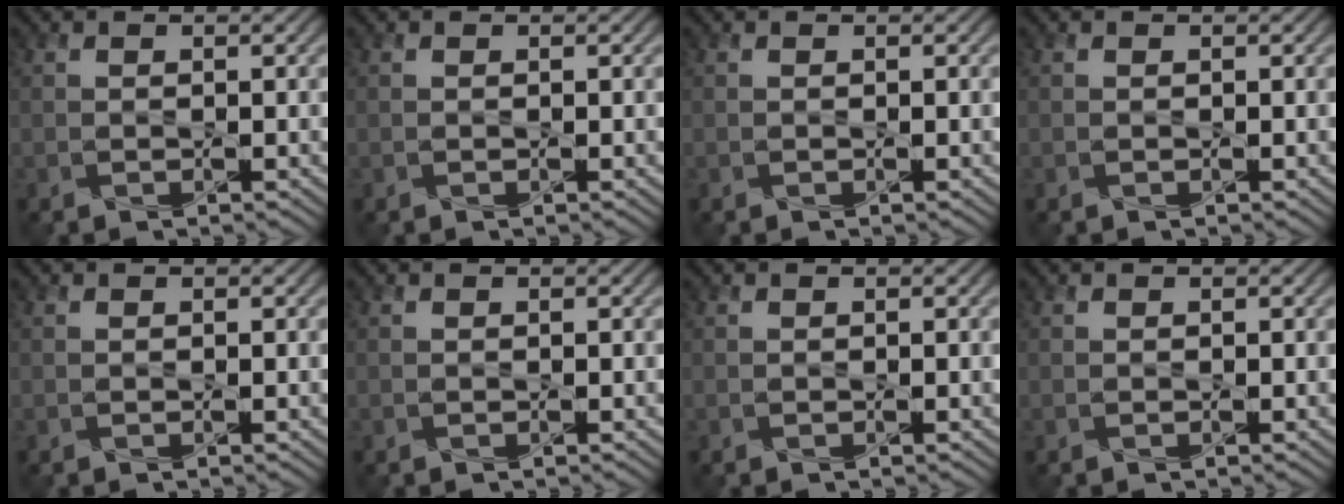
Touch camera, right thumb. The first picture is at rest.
{"total": 0.0}
{"total": 0.0}
{"total": 0.0}
{"total": 0.0}
{"total": 0.0}
{"total": 0.0}
{"total": 0.0}